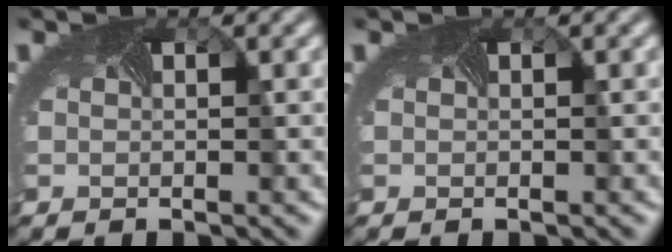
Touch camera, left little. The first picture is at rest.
{"total": 0.0}